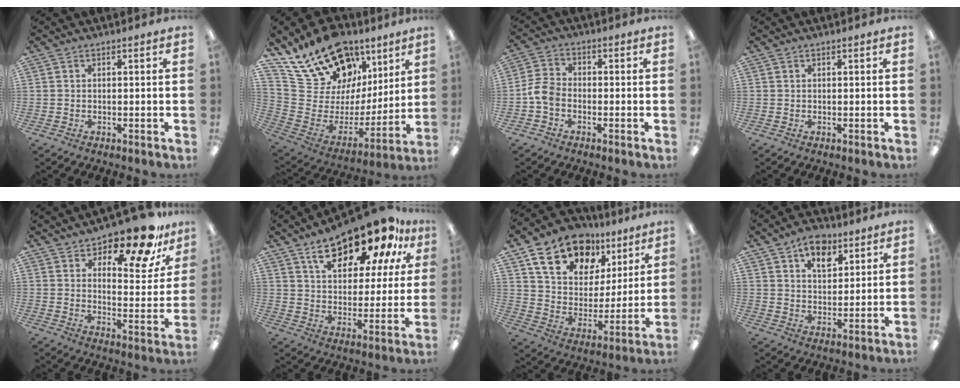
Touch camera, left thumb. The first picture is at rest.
{"total": 19.6, "force": [15.1, 10.5, 6.6], "torque": [-0.131, -0.110, 0.287]}
{"total": 5.5, "force": [-1.9, 3.8, 3.5], "torque": [-0.075, 0.012, -0.036]}
{"total": 0.0}
{"total": 14.7, "force": [11.7, 5.3, 7.1], "torque": [-0.101, -0.084, 0.201]}
{"total": 18.2, "force": [12.9, 7.7, 10.3], "torque": [-0.162, -0.075, 0.217]}
{"total": 16.7, "force": [11.6, 10.3, 6.3], "torque": [-0.119, -0.063, 0.216]}
{"total": 8.4, "force": [5.6, 4.9, 3.9], "torque": [-0.054, -0.022, 0.098]}